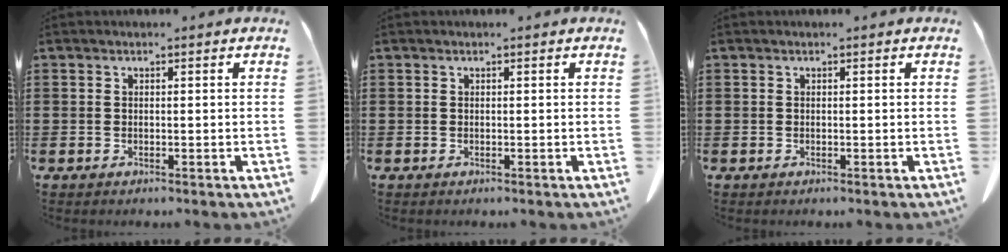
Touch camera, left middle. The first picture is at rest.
{"total": 0.0}
{"total": 0.0}